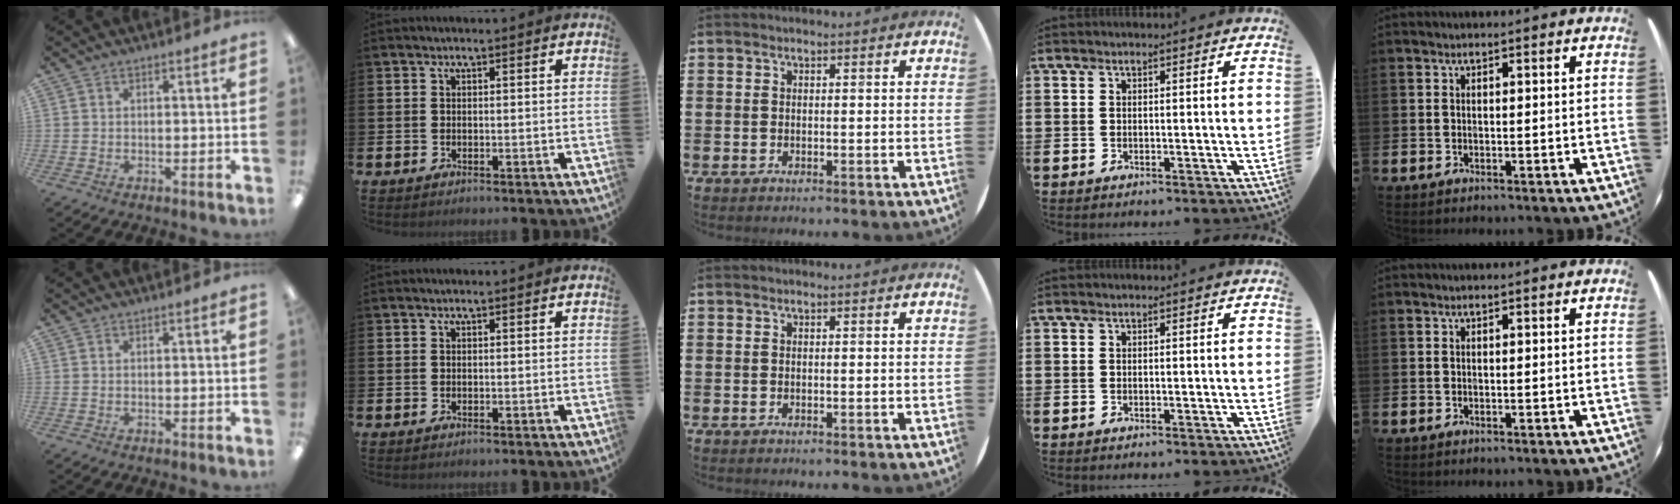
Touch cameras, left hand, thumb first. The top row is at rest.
{}